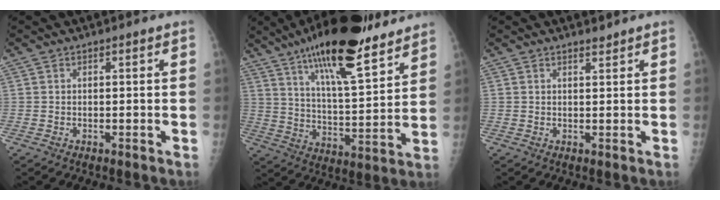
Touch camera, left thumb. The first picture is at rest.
{"total": 22.3, "force": [15.6, 5.6, 14.9], "torque": [-0.226, -0.060, 0.255]}
{"total": 1.3, "force": [1.2, 0.2, 0.5], "torque": [-0.005, -0.009, 0.020]}